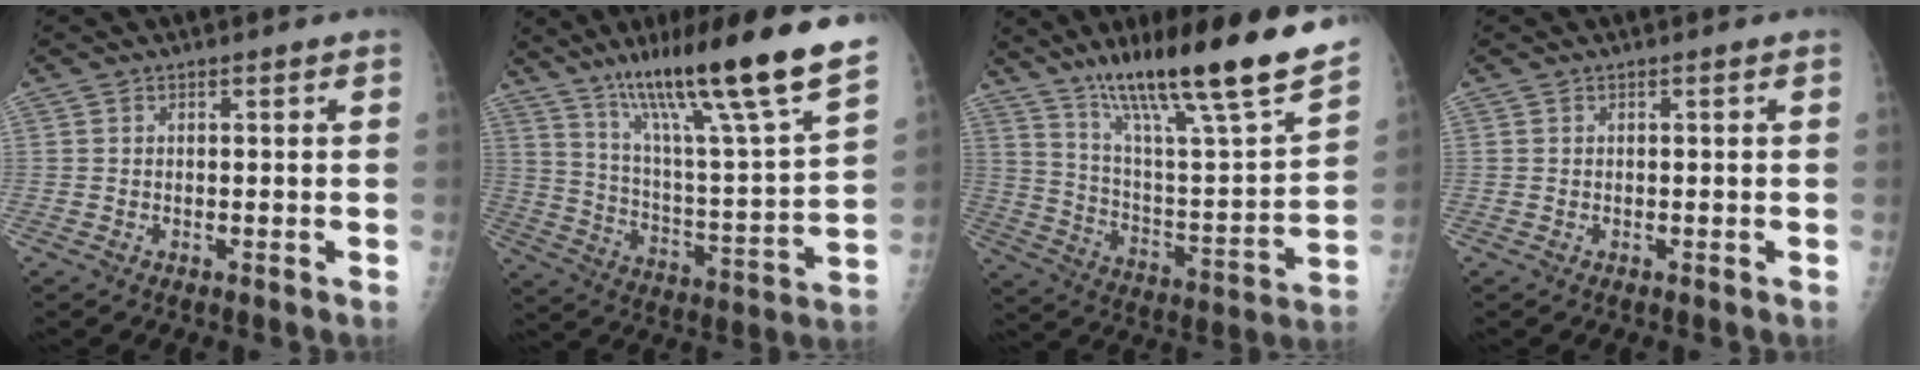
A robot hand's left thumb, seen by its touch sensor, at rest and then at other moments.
{"total": 23.6, "force": [17.3, 0.9, 16.0], "torque": [-0.236, -0.076, 0.283]}
{"total": 26.1, "force": [18.7, 2.7, 18.0], "torque": [-0.265, -0.068, 0.307]}
{"total": 0.0}